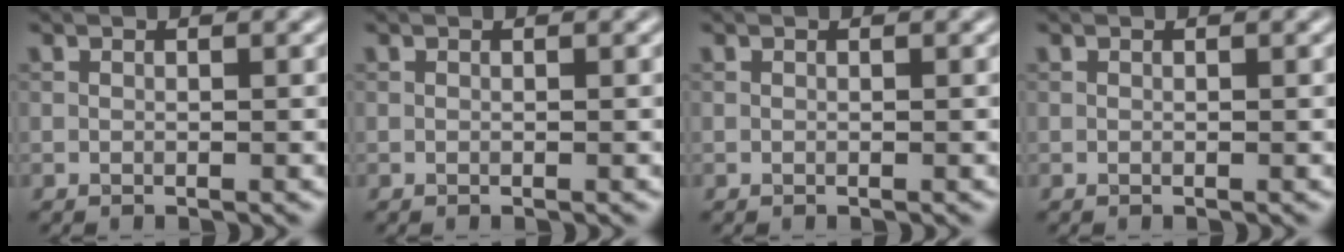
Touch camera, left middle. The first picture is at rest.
{"total": 0.0}
{"total": 0.0}
{"total": 0.0}